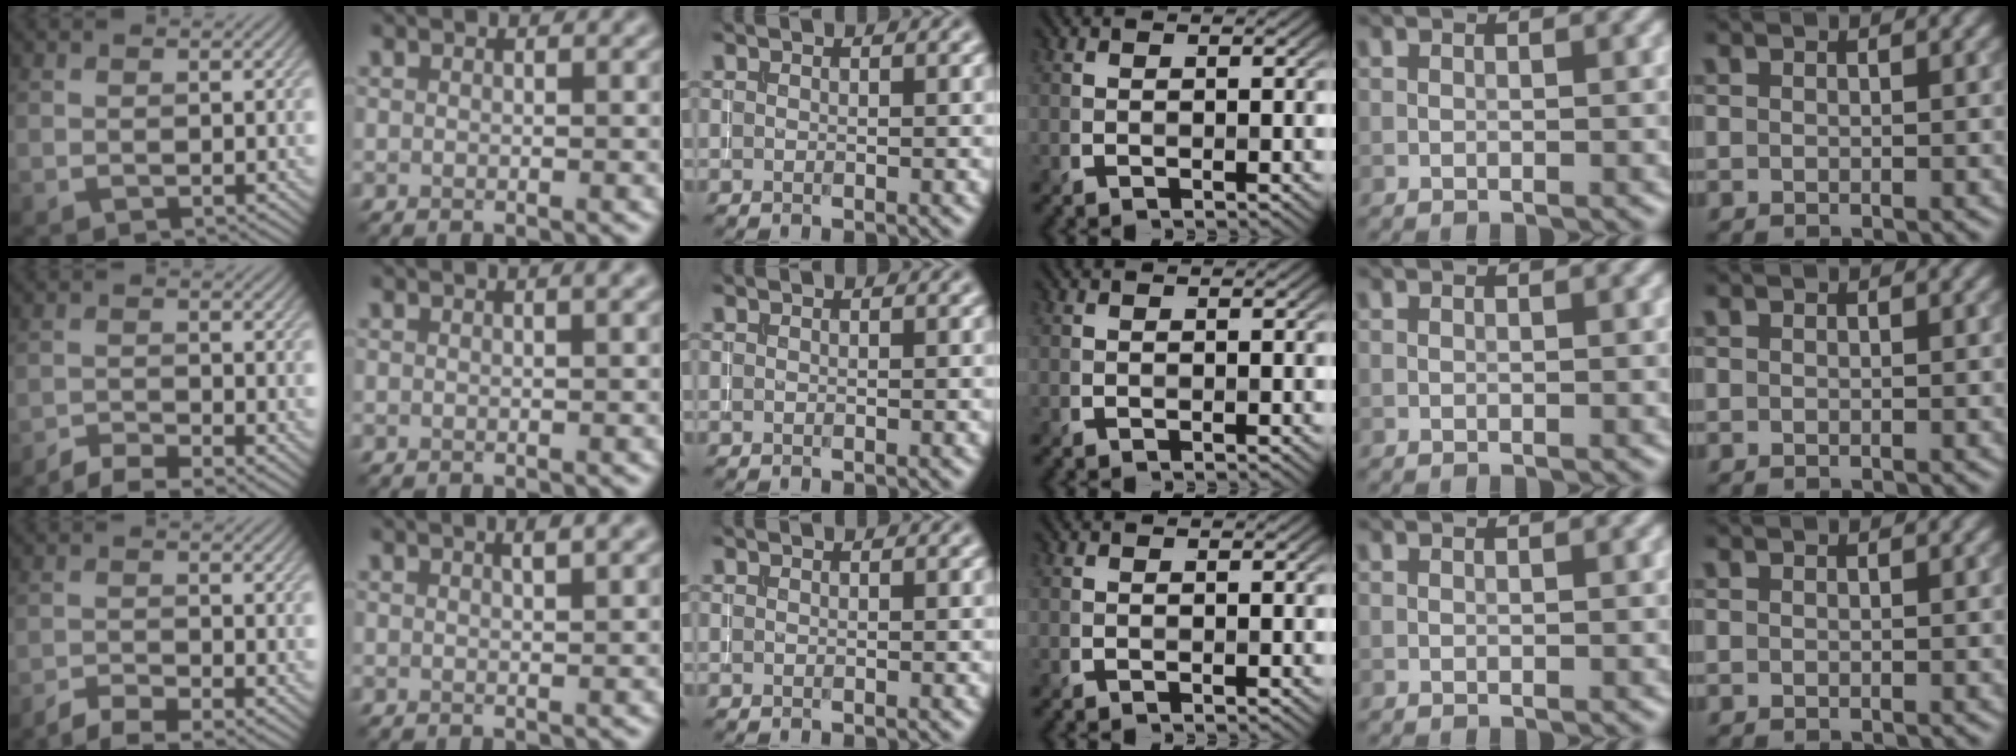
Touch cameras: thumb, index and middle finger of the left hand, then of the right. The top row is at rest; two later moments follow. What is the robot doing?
{"motion": "pour", "object": "almond"}